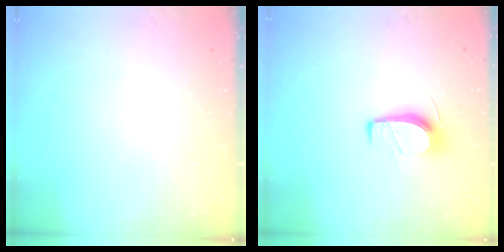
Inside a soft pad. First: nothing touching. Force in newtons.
{"total": 8.0, "press": 7.9, "slide": 1.0}